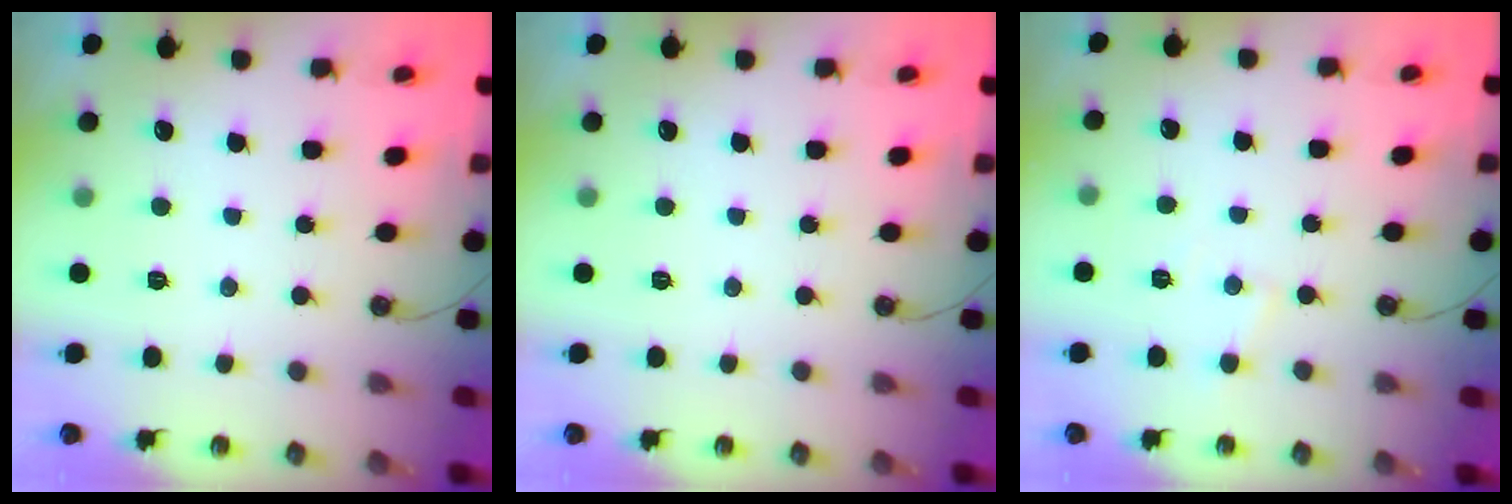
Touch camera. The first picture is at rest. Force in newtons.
{"total": 0.0}
{"total": 3.9, "press": 3.9, "slide": 0.5}